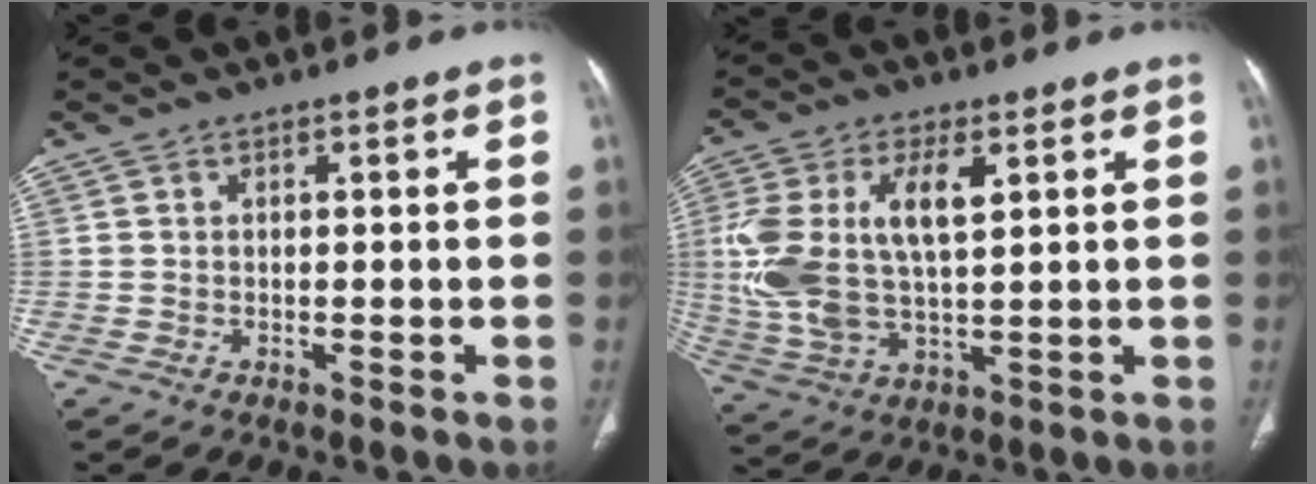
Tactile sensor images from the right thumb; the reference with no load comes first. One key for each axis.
{"total": 15.5, "fx": 3.1, "fy": 7.6, "fz": 13.2, "tx": -0.293, "ty": 0.005, "tz": 0.066}